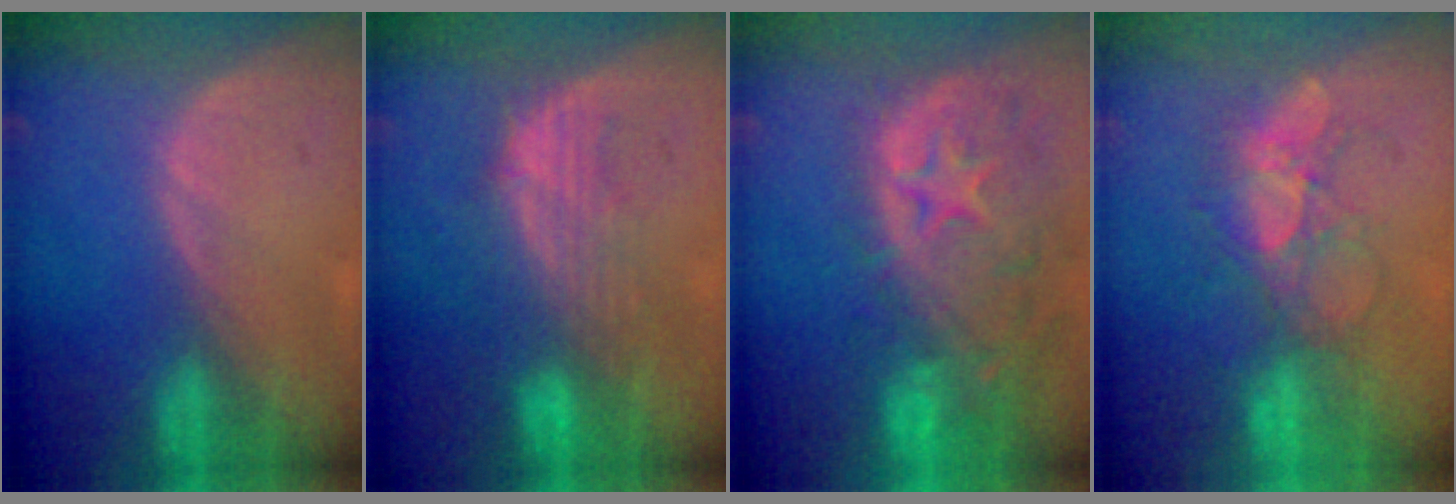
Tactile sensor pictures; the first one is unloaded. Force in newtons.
{"total": 7.4, "press": 7.0, "slide": 2.2}
{"total": 13.7, "press": 11.3, "slide": 7.9}
{"total": 6.4, "press": 6.2, "slide": 1.5}